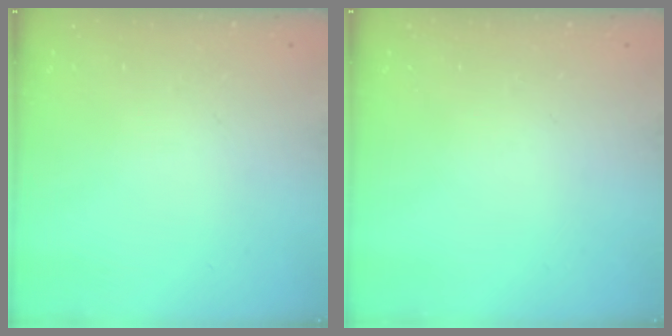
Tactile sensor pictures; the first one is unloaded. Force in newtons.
{"total": 0.0}